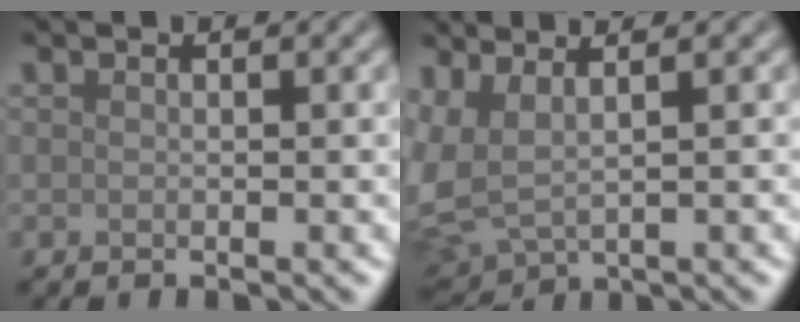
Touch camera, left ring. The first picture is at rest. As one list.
[{"total": 5.1, "force": [1.7, 2.2, 4.3], "torque": [-0.109, 0.002, 0.038]}]